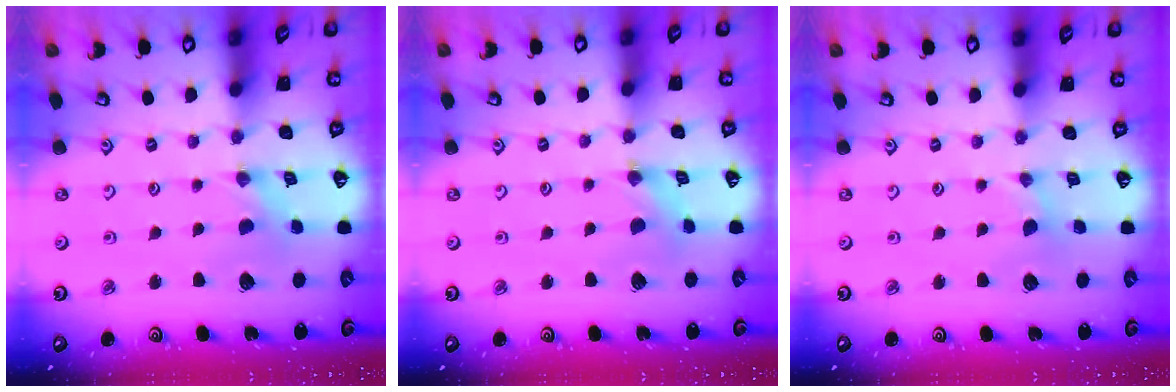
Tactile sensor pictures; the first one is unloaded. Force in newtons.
{"total": 1.5, "press": 1.5, "slide": 0.2}
{"total": 1.0, "press": 1.0, "slide": 0.2}